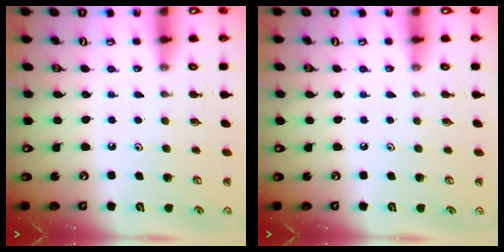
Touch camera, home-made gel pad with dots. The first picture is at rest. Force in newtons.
{"total": 0.0}